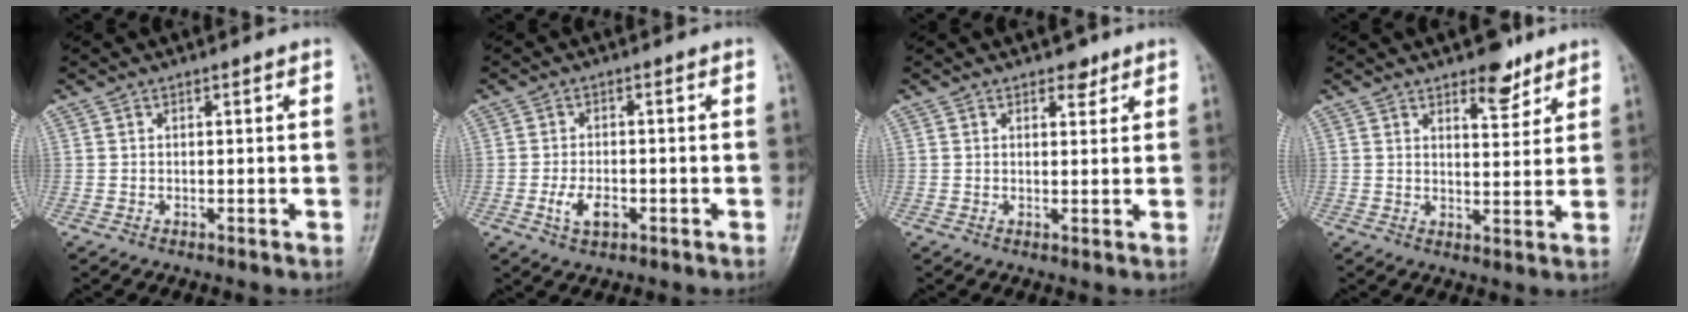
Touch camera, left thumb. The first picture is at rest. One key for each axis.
{"total": 4.5, "fx": -1.6, "fy": 2.6, "fz": 3.3, "tx": -0.060, "ty": 0.005, "tz": -0.028}
{"total": 2.6, "fx": 1.8, "fy": 1.5, "fz": 1.2, "tx": -0.001, "ty": -0.009, "tz": 0.024}
{"total": 6.0, "fx": 4.2, "fy": 2.6, "fz": 3.4, "tx": -0.028, "ty": -0.029, "tz": 0.061}